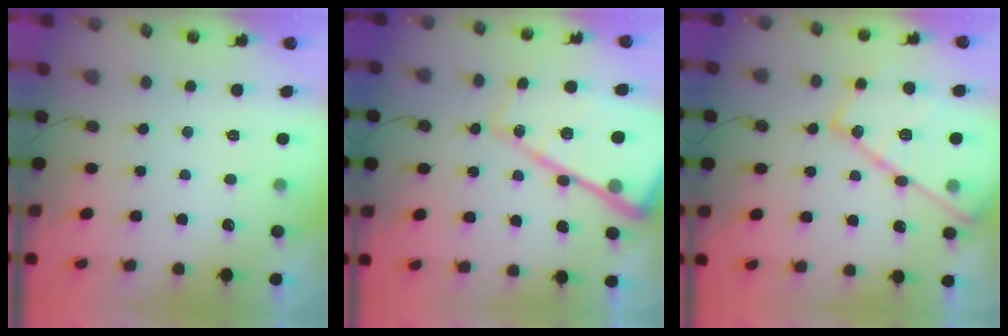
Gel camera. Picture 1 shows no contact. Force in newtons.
{"total": 26.1, "press": 26.0, "slide": 2.9}
{"total": 22.0, "press": 21.9, "slide": 1.9}